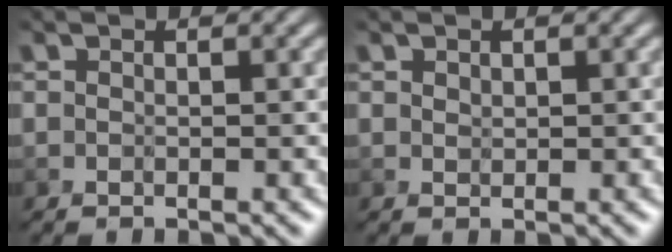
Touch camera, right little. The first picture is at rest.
{"total": 1.2, "force": [1.0, 0.6, 0.4], "torque": [-0.007, 0.003, 0.019]}